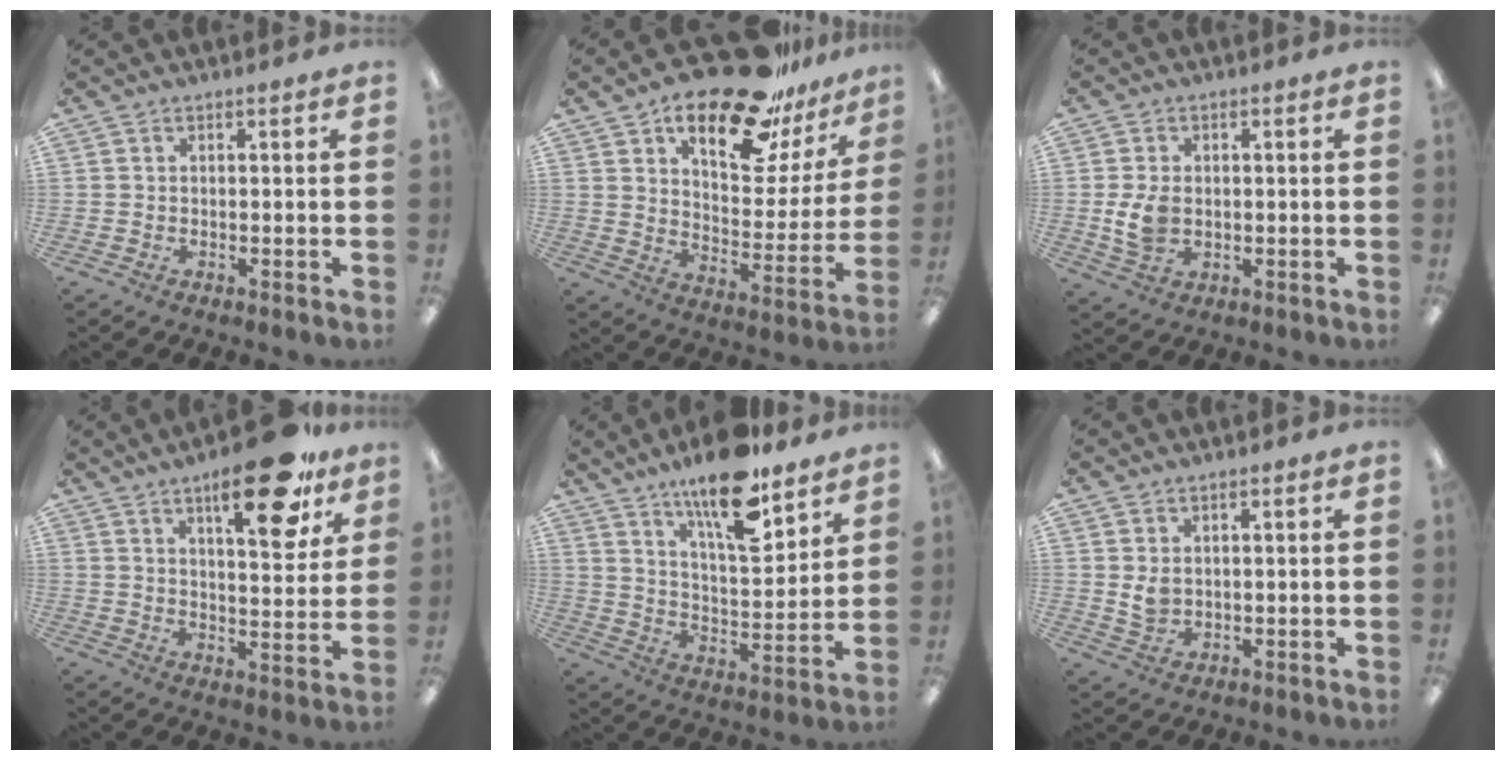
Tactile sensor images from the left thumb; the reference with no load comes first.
{"total": 23.7, "force": [17.0, 9.0, 13.8], "torque": [-0.209, -0.099, 0.286]}
{"total": 6.5, "force": [-0.3, 4.5, 4.7], "torque": [-0.093, 0.000, -0.006]}
{"total": 17.7, "force": [11.5, 5.7, 12.2], "torque": [-0.164, -0.064, 0.180]}
{"total": 16.9, "force": [12.4, 5.1, 10.2], "torque": [-0.165, -0.076, 0.207]}
{"total": 3.6, "force": [1.2, 2.6, 2.1], "torque": [-0.036, -0.001, 0.022]}